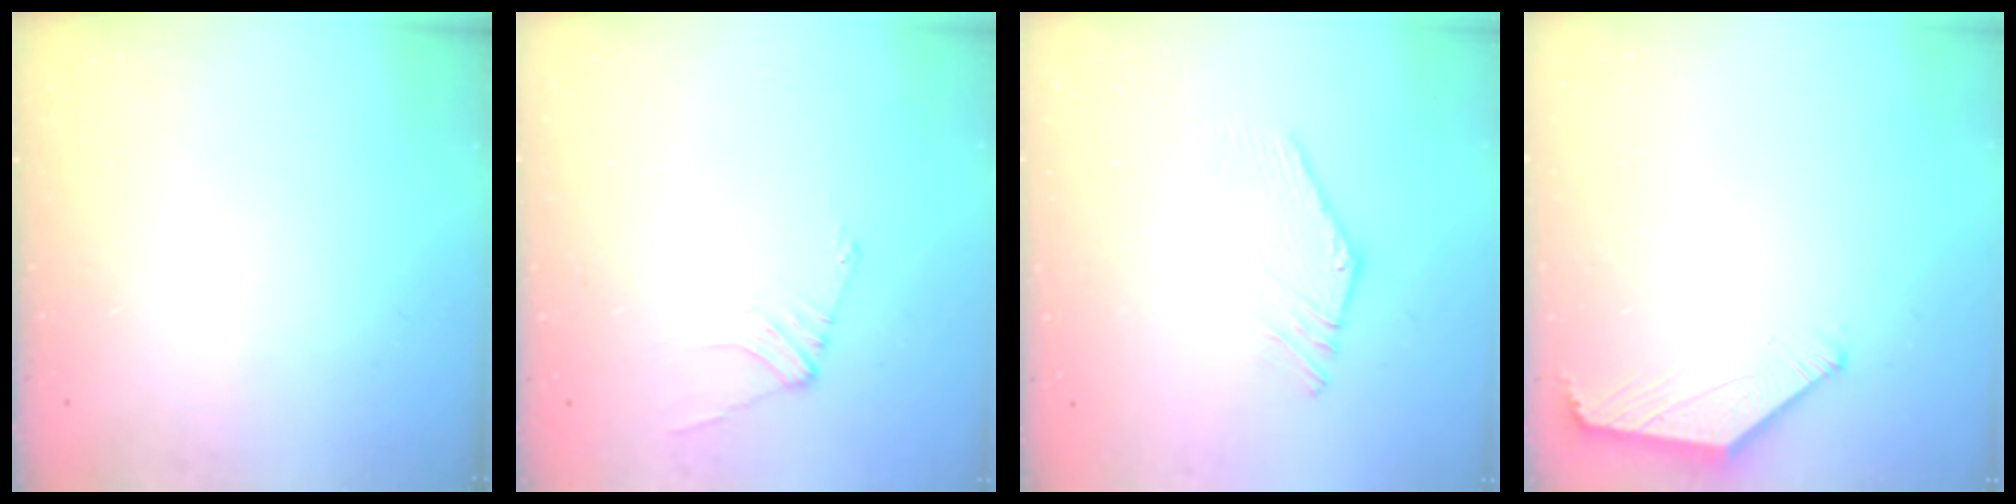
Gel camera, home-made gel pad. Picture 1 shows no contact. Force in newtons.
{"total": 0.7, "press": 0.6, "slide": 0.3}
{"total": 1.6, "press": 1.6, "slide": 0.1}
{"total": 0.8, "press": 0.8, "slide": 0.2}